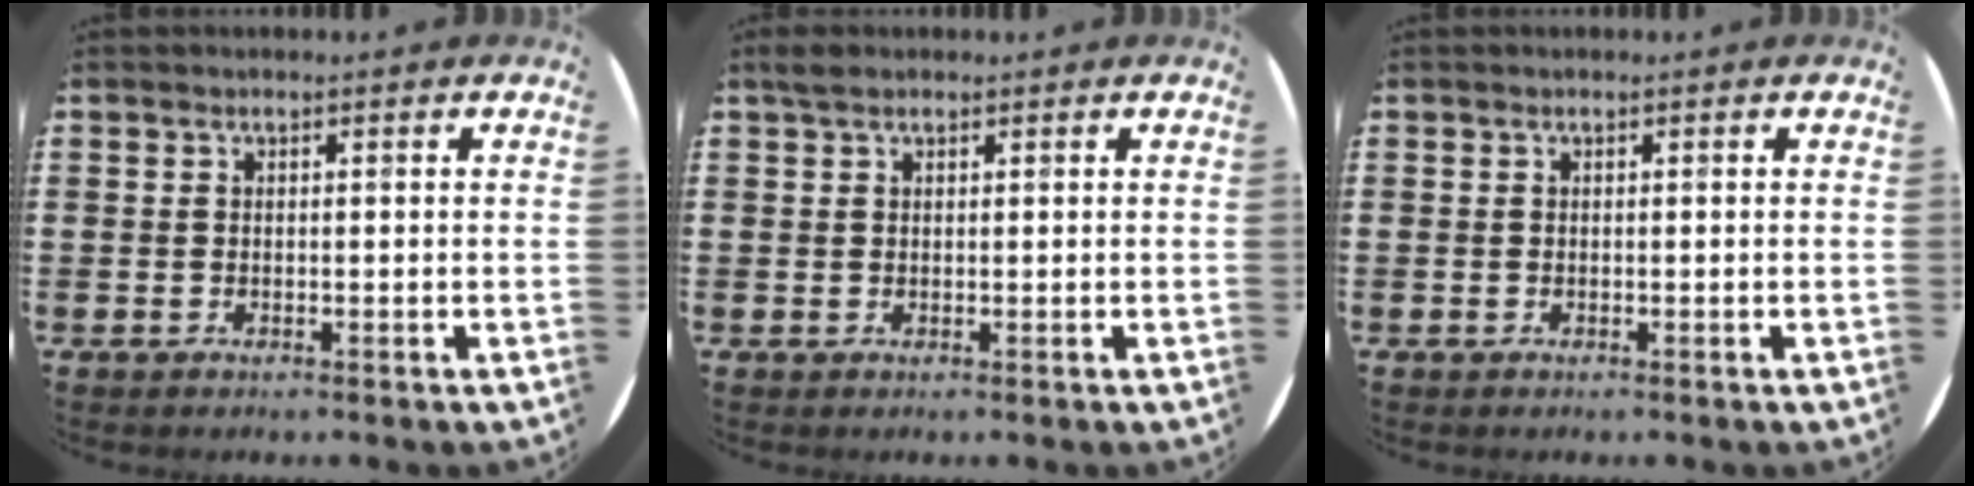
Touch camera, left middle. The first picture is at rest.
{"total": 1.2, "force": [1.0, 0.6, 0.5], "torque": [-0.003, 0.001, 0.016]}
{"total": 0.0}